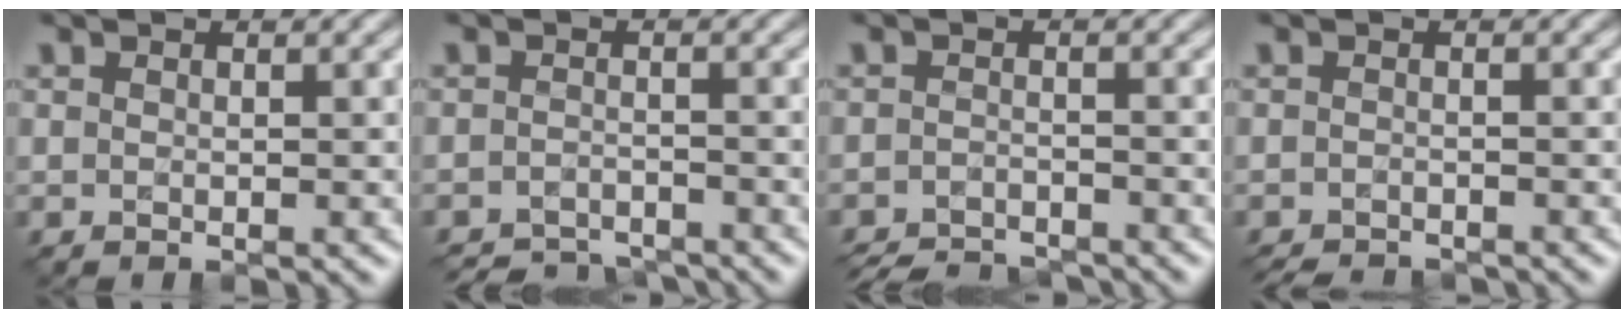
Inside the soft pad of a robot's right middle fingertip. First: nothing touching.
{"total": 4.5, "force": [-4.5, 0.6, 0.5], "torque": [-0.003, -0.010, -0.072]}
{"total": 5.0, "force": [-4.8, 0.7, 1.0], "torque": [-0.015, -0.012, -0.082]}
{"total": 2.9, "force": [-2.9, 0.3, 0.6], "torque": [-0.005, -0.012, -0.044]}